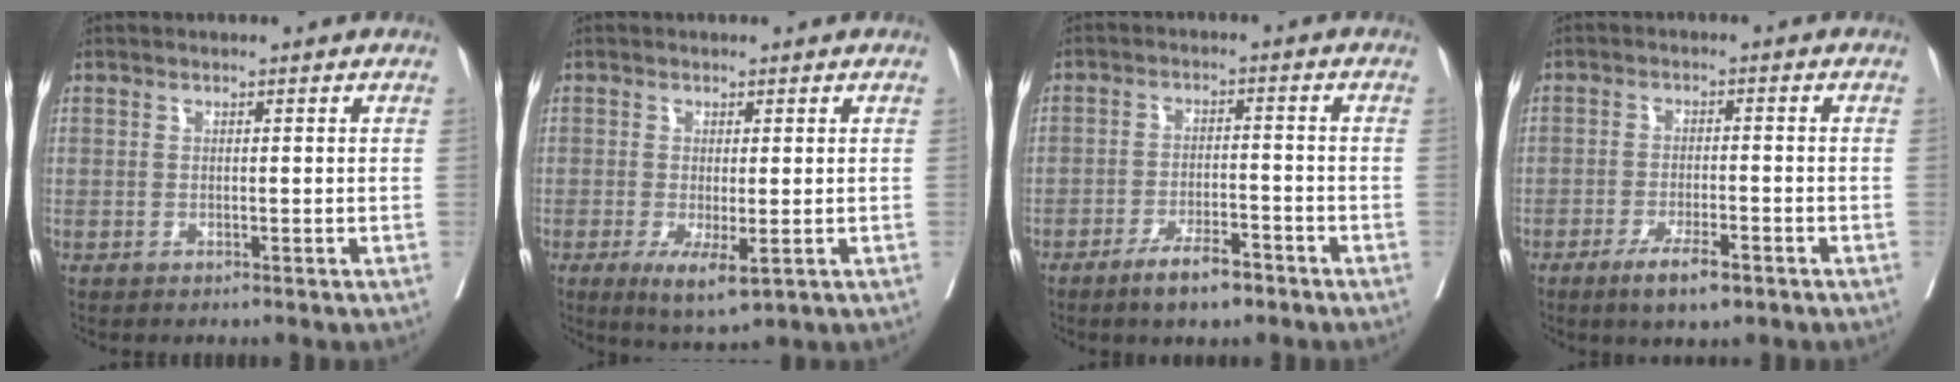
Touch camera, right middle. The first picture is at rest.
{"total": 5.2, "force": [-1.7, 1.4, 4.7], "torque": [-0.078, -0.015, -0.019]}
{"total": 5.7, "force": [-4.0, 1.5, 3.7], "torque": [-0.068, -0.002, -0.066]}
{"total": 5.3, "force": [-3.3, 1.1, 4.0], "torque": [-0.074, -0.007, -0.052]}